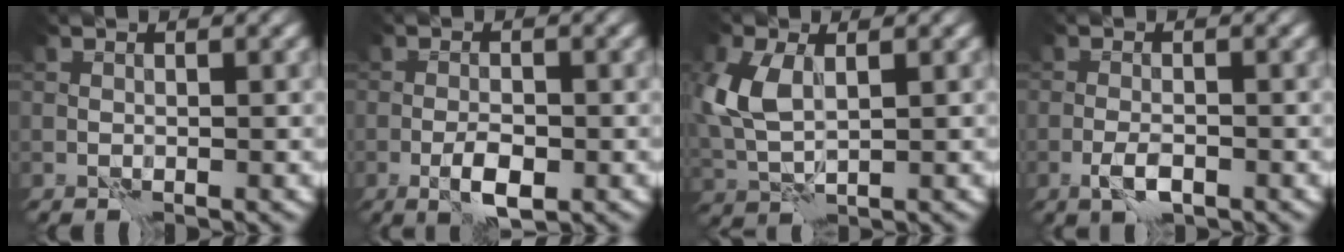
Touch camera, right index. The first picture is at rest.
{"total": 2.9, "force": [-1.0, 0.9, 2.5], "torque": [-0.045, 0.001, -0.019]}
{"total": 5.0, "force": [1.2, 2.7, 4.1], "torque": [-0.105, 0.006, 0.026]}
{"total": 2.0, "force": [-0.9, 0.6, 1.7], "torque": [-0.036, -0.001, -0.020]}